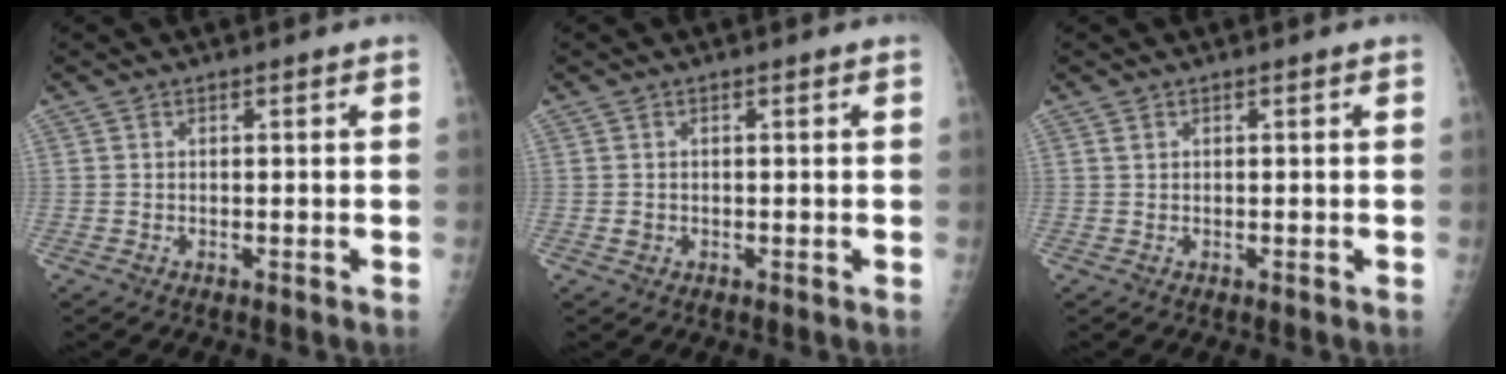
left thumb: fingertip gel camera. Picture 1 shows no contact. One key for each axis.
{"total": 1.1, "fx": -0.1, "fy": 1.0, "fz": 0.4, "tx": -0.004, "ty": 0.001, "tz": 0.000}
{"total": 0.6, "fx": 0.3, "fy": 0.4, "fz": 0.2, "tx": -0.002, "ty": 0.001, "tz": 0.006}